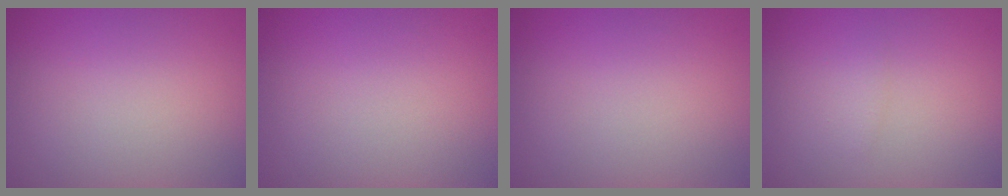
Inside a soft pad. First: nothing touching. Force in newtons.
{"total": 0.0}
{"total": 0.0}
{"total": 1.0, "press": 1.0, "slide": 0.1}